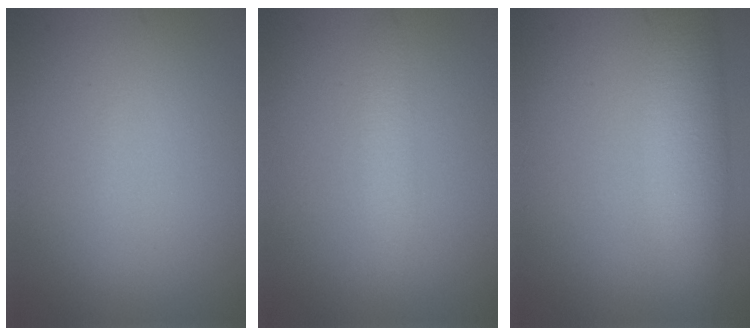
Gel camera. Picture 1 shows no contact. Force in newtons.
{"total": 1.9, "press": 1.9, "slide": 0.1}
{"total": 5.6, "press": 5.5, "slide": 0.7}